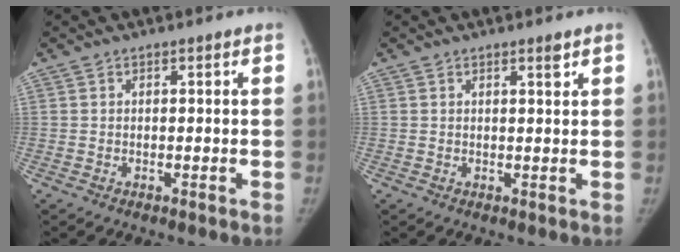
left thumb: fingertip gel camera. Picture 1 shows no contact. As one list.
[{"total": 1.2, "force": [0.9, 0.2, 0.8], "torque": [-0.011, -0.007, 0.014]}]